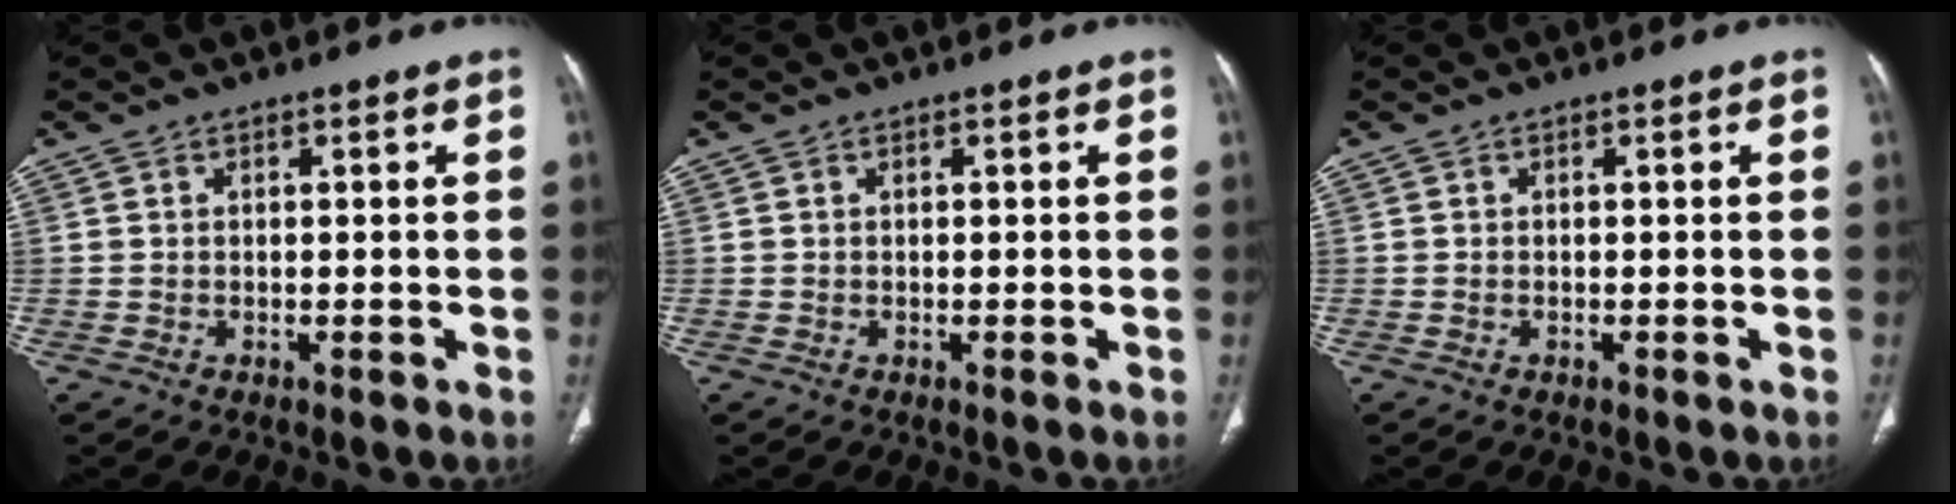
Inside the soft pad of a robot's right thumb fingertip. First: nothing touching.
{"total": 0.0}
{"total": 0.0}